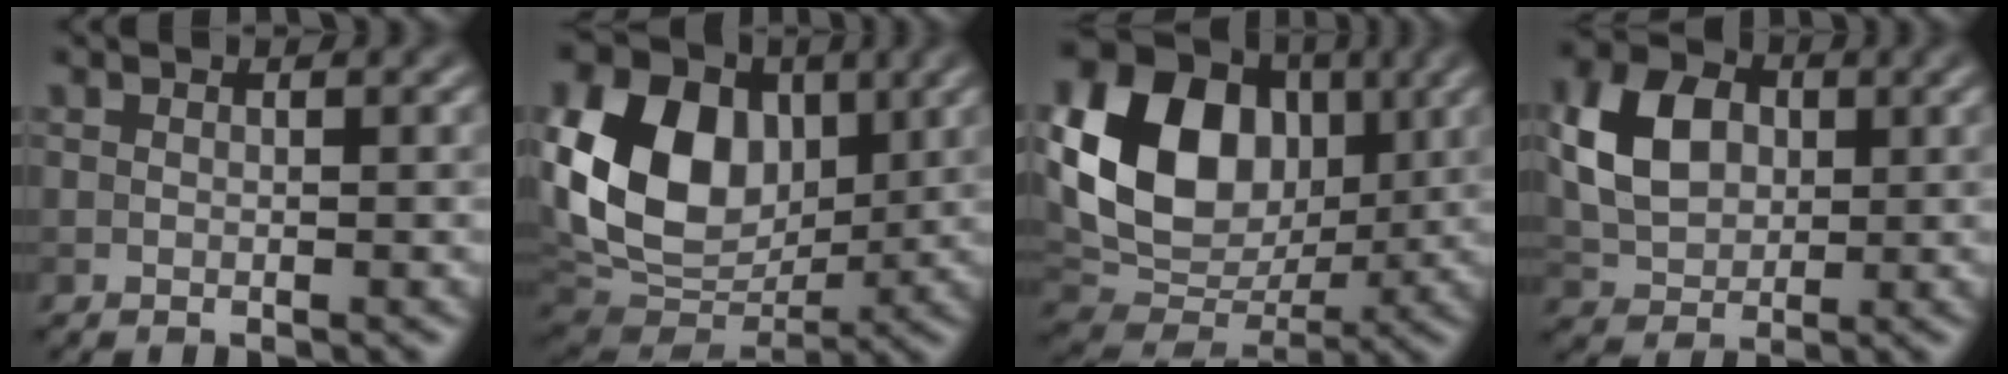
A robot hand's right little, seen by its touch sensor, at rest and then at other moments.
{"total": 12.6, "force": [2.2, 9.1, 8.4], "torque": [-0.173, 0.006, 0.030]}
{"total": 12.7, "force": [2.2, 9.5, 8.1], "torque": [-0.154, 0.003, 0.031]}
{"total": 6.3, "force": [1.0, 4.7, 4.0], "torque": [-0.086, 0.009, 0.017]}